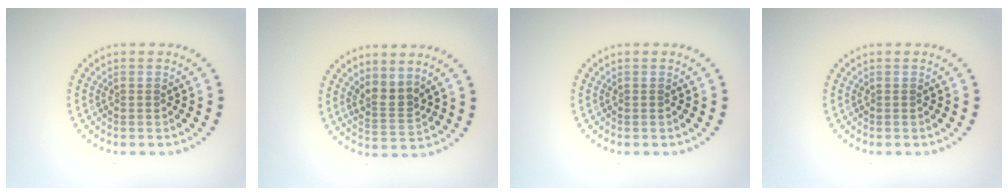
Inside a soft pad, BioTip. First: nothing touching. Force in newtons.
{"total": 2.6, "press": 2.0, "slide": 1.6}
{"total": 0.0}
{"total": 0.0}